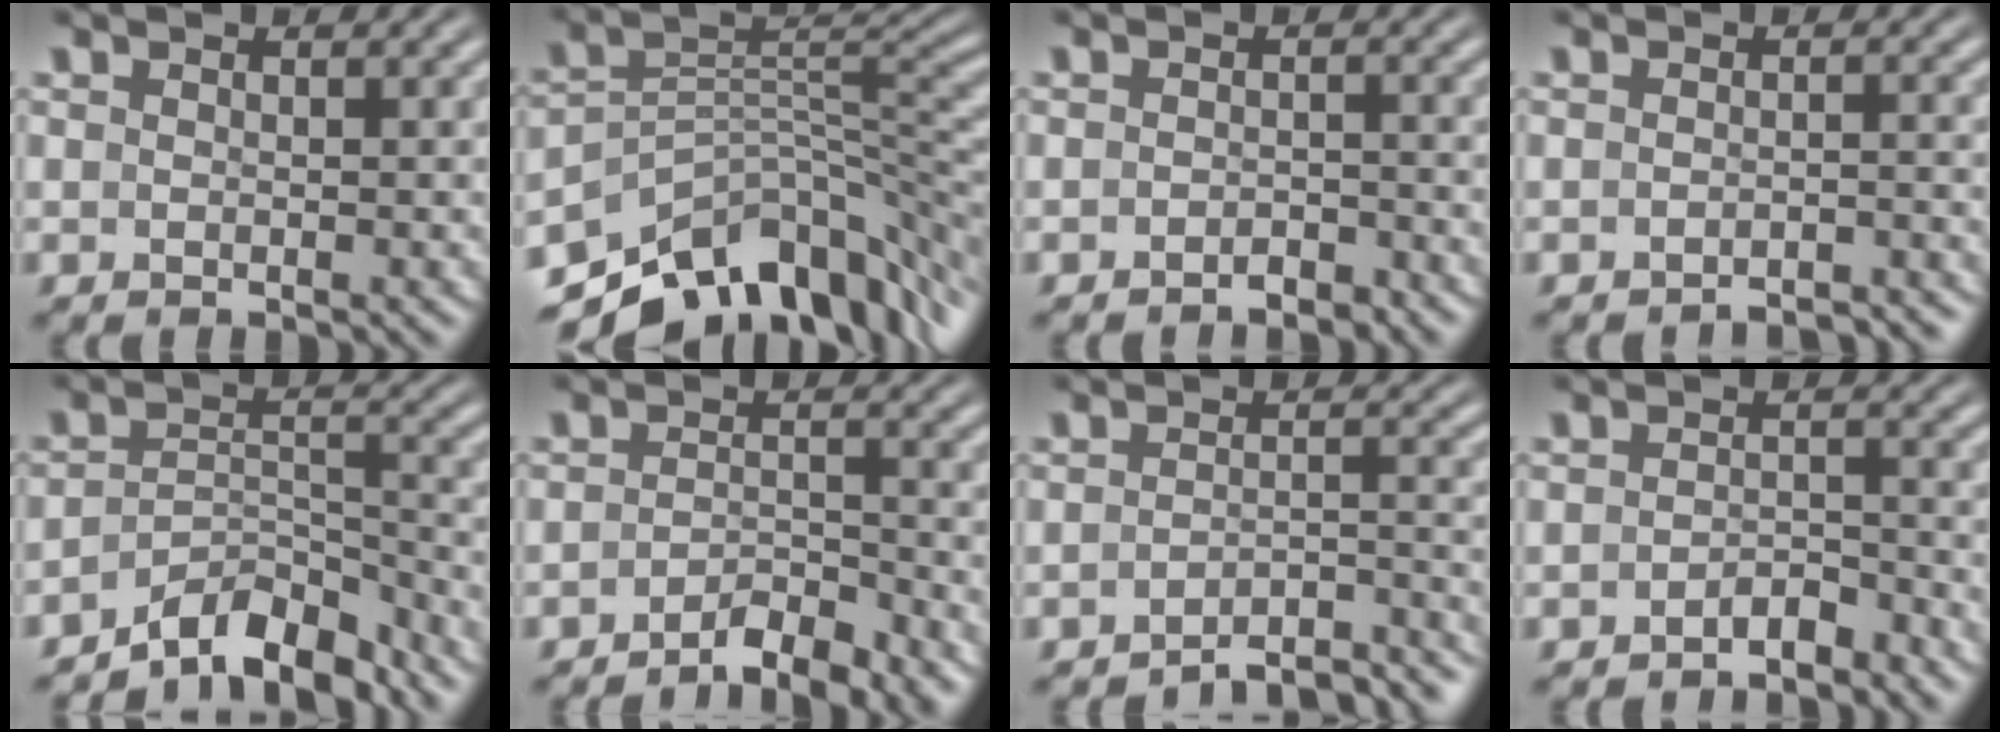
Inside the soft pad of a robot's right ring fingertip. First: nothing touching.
{"total": 13.3, "force": [-7.2, 6.6, 8.9], "torque": [-0.144, -0.036, -0.096]}
{"total": 2.3, "force": [-2.3, 0.2, 0.2], "torque": [0.000, -0.007, -0.036]}
{"total": 4.1, "force": [-4.1, 0.3, 0.6], "torque": [-0.008, -0.010, -0.060]}
{"total": 8.1, "force": [-6.6, 3.2, 3.6], "torque": [-0.063, -0.028, -0.095]}
{"total": 4.1, "force": [-3.5, 0.9, 1.9], "torque": [-0.017, -0.006, -0.061]}
{"total": 6.6, "force": [-6.0, 1.4, 2.3], "torque": [-0.023, -0.015, -0.091]}
{"total": 2.7, "force": [-2.6, 0.5, 0.6], "torque": [-0.001, -0.004, -0.047]}